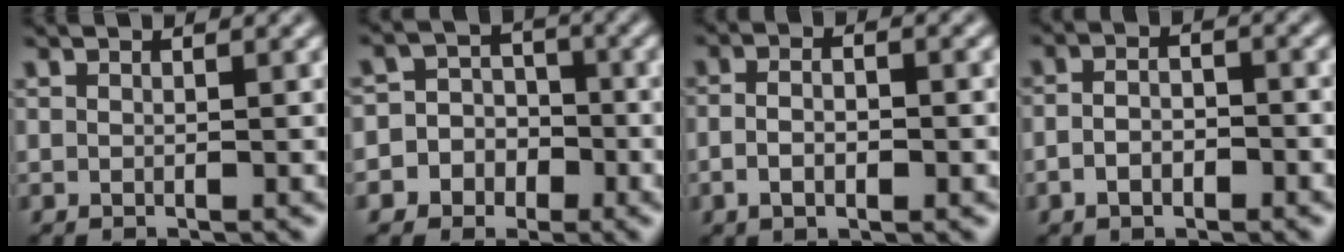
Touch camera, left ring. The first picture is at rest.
{"total": 7.0, "force": [-2.9, 6.3, 0.7], "torque": [-0.002, 0.009, -0.074]}
{"total": 3.0, "force": [-0.7, 1.3, 2.6], "torque": [-0.049, -0.001, -0.014]}
{"total": 2.6, "force": [-1.1, 1.5, 1.9], "torque": [-0.040, 0.001, -0.023]}